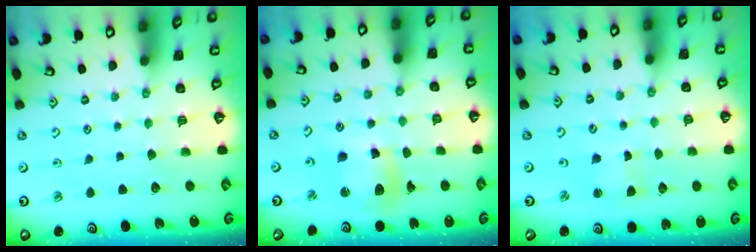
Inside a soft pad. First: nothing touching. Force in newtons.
{"total": 11.2, "press": 11.2, "slide": 1.3}
{"total": 2.2, "press": 2.1, "slide": 0.3}